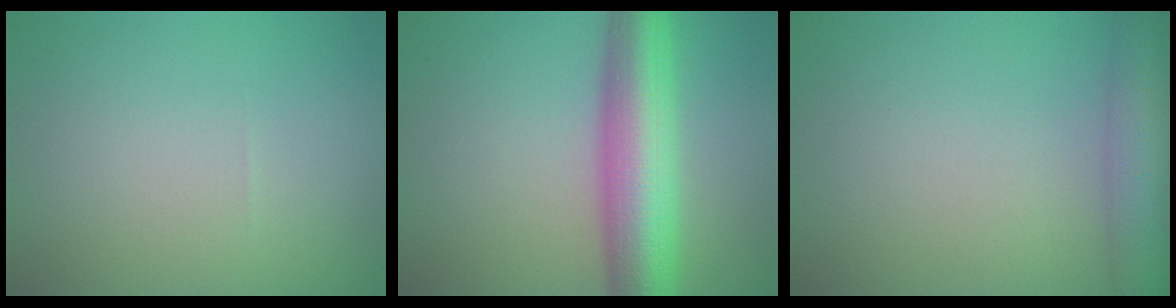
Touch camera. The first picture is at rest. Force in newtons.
{"total": 9.7, "press": 9.7, "slide": 0.1}
{"total": 5.6, "press": 5.6, "slide": 0.3}